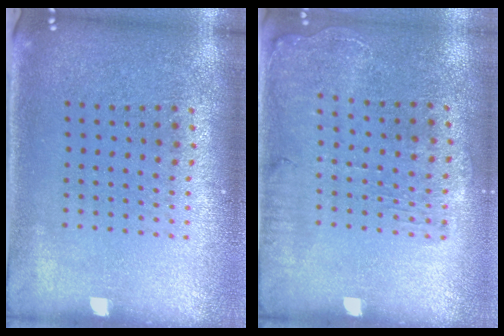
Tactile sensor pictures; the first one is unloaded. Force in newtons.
{"total": 1.3, "press": 1.3, "slide": 0.3}